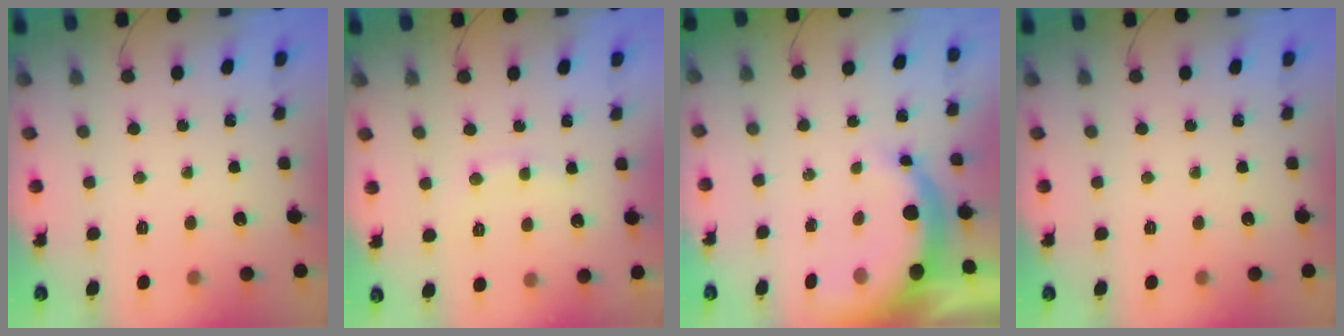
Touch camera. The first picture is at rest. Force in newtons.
{"total": 6.4, "press": 6.3, "slide": 1.2}
{"total": 8.4, "press": 8.3, "slide": 1.4}
{"total": 0.0}